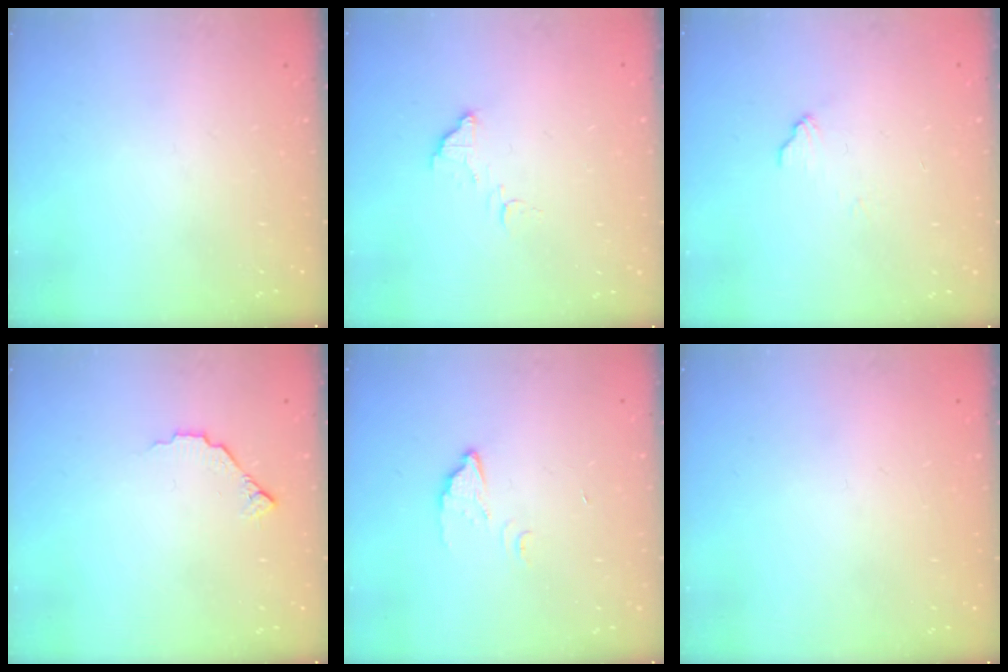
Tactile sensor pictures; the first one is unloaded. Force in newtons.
{"total": 5.3, "press": 5.3, "slide": 0.2}
{"total": 5.4, "press": 5.4, "slide": 0.5}
{"total": 4.4, "press": 4.3, "slide": 0.5}
{"total": 3.5, "press": 3.4, "slide": 0.3}
{"total": 2.1, "press": 2.1, "slide": 0.1}